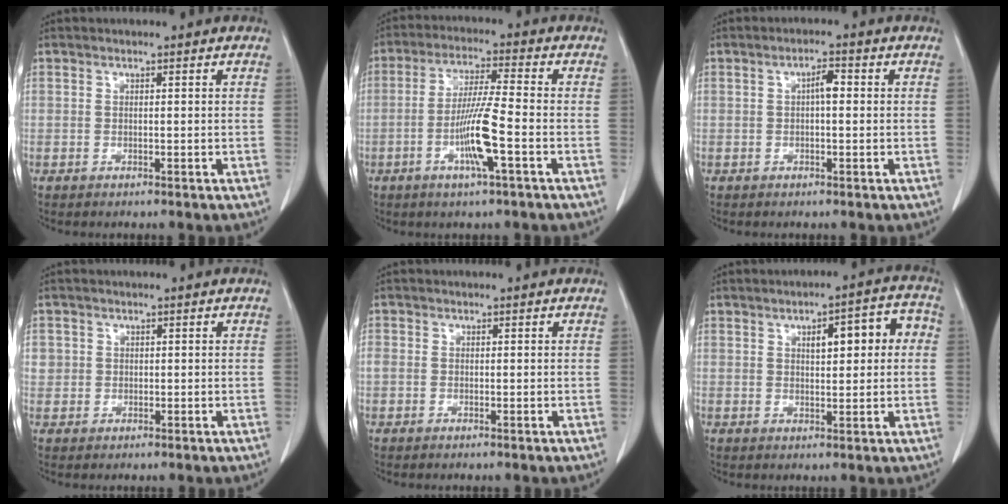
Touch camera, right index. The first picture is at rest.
{"total": 8.7, "force": [-2.8, -0.2, 8.2], "torque": [-0.159, -0.006, -0.055]}
{"total": 2.4, "force": [0.2, 0.7, 2.3], "torque": [-0.037, 0.006, 0.002]}
{"total": 1.9, "force": [0.4, 1.9, 0.1], "torque": [0.013, 0.003, 0.005]}
{"total": 1.0, "force": [0.0, 1.0, 0.3], "torque": [-0.007, 0.013, 0.002]}
{"total": 7.6, "force": [1.6, 2.4, 7.1], "torque": [-0.093, 0.030, 0.021]}